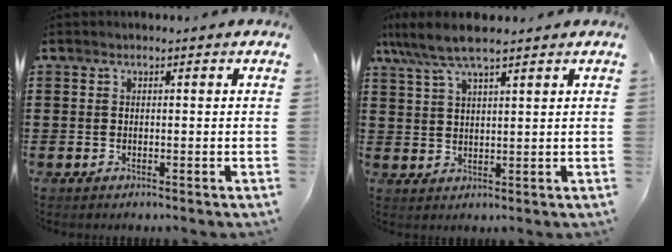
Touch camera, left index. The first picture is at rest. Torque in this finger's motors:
{"motor_torque": [1.19, -0.95, 0.52, 0.19]}